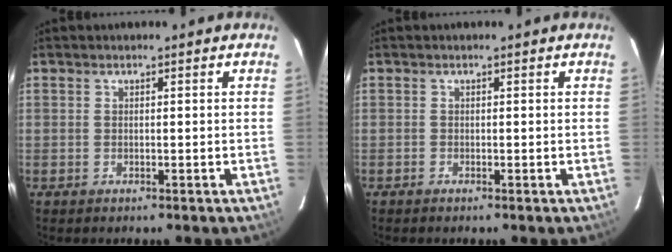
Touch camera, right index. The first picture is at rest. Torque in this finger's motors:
{"motor_torque": [-0.03, -0.02, 0.01, 0.00]}